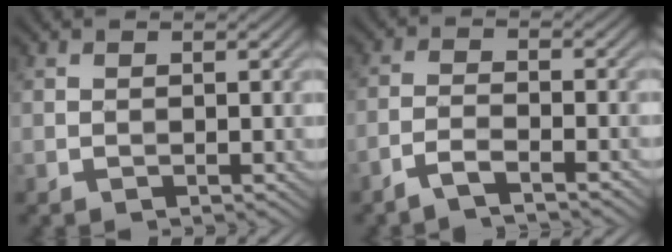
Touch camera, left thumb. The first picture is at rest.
{"total": 3.5, "force": [-2.7, 0.5, 2.2], "torque": [-0.043, 0.003, -0.065]}